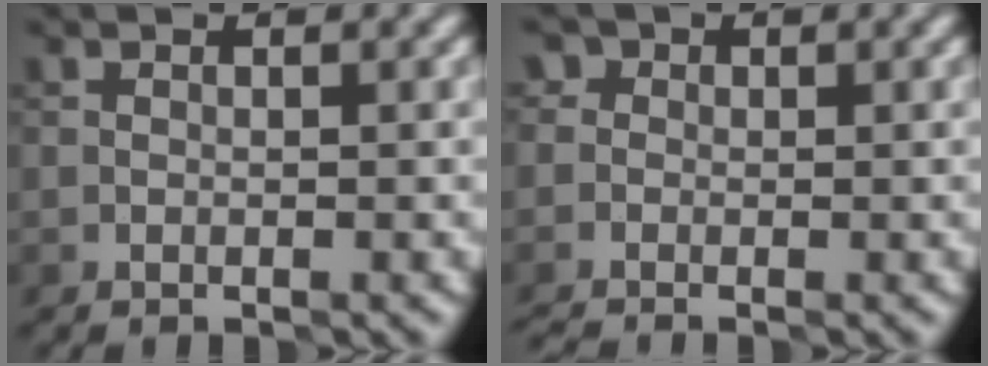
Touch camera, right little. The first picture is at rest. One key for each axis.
{"total": 2.0, "fx": -1.0, "fy": 1.6, "fz": 0.7, "tx": -0.005, "ty": 0.009, "tz": -0.029}